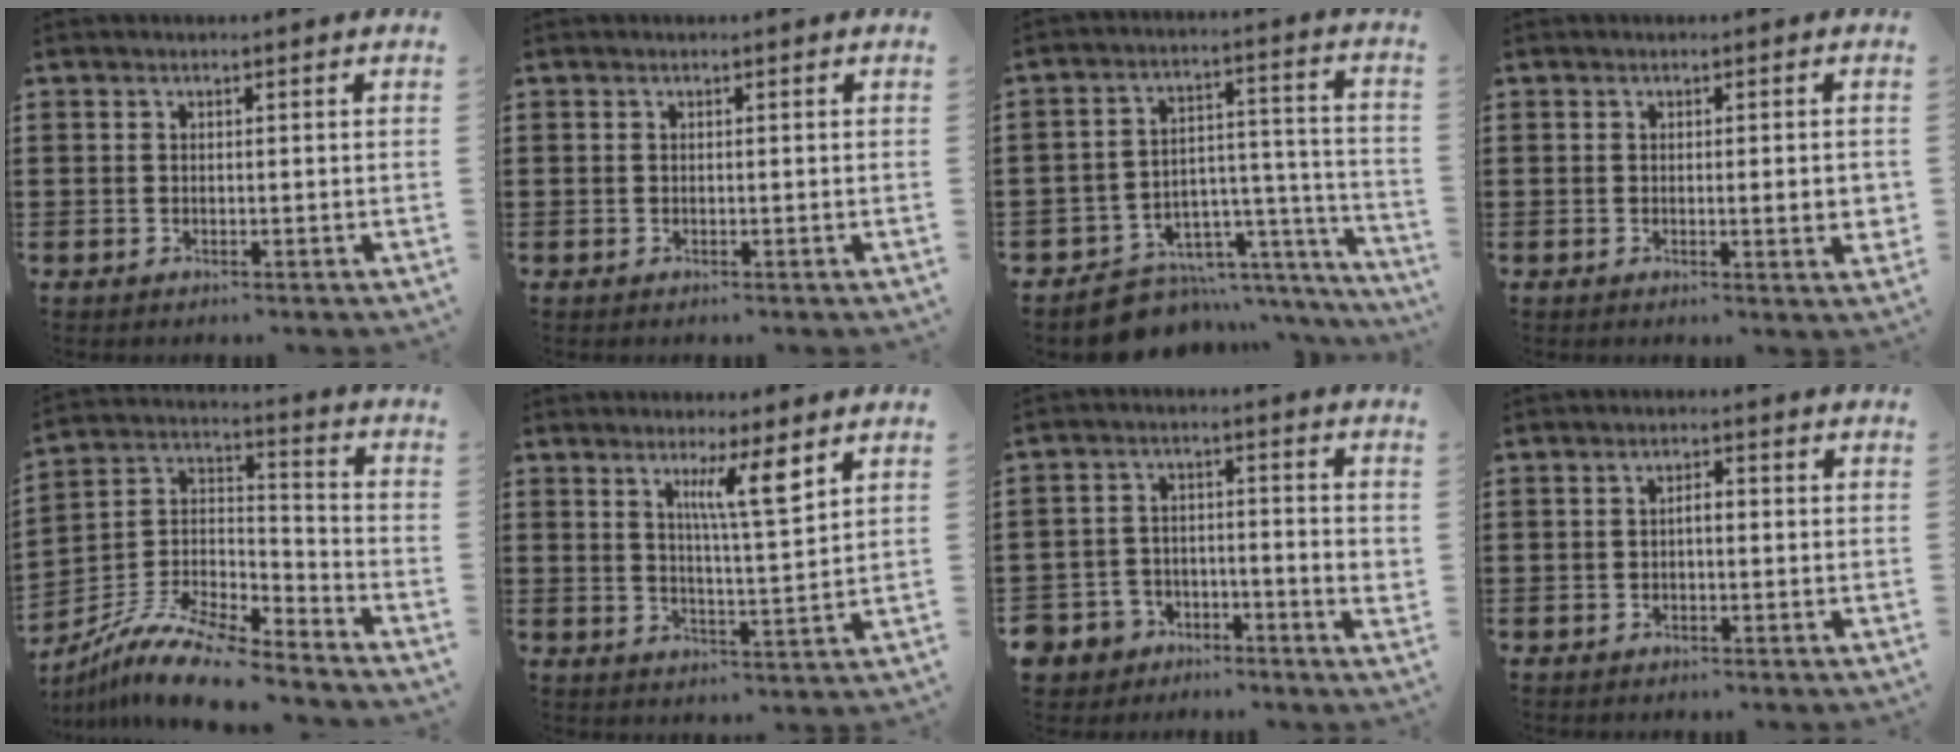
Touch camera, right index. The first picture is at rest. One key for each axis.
{"total": 0.0}
{"total": 6.5, "fx": -5.2, "fy": 3.9, "fz": 0.8, "tx": -0.020, "ty": 0.010, "tz": -0.091}
{"total": 3.0, "fx": -0.2, "fy": 0.4, "fz": 2.9, "tx": -0.041, "ty": -0.007, "tz": -0.005}
{"total": 10.6, "fx": -9.1, "fy": 2.3, "fz": 5.0, "tx": -0.104, "ty": 0.019, "tz": -0.184}
{"total": 6.6, "fx": 3.7, "fy": 1.0, "fz": 5.4, "tx": -0.099, "ty": -0.004, "tz": 0.057}
{"total": 4.4, "fx": -3.7, "fy": 2.1, "fz": 1.2, "tx": -0.048, "ty": 0.003, "tz": -0.081}
{"total": 1.5, "fx": -0.3, "fy": 0.5, "fz": 1.4, "tx": -0.027, "ty": 0.002, "tz": -0.007}